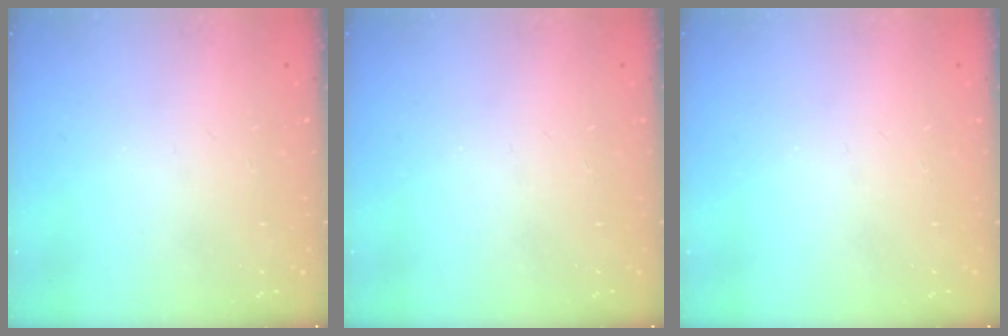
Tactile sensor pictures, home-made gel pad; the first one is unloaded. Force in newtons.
{"total": 0.0}
{"total": 0.0}